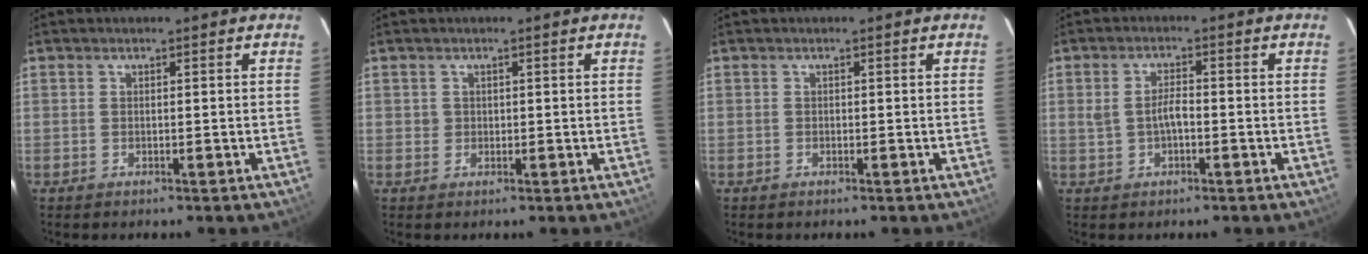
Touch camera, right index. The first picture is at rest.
{"total": 1.1, "force": [0.2, 1.1, 0.0], "torque": [0.005, 0.003, 0.003]}
{"total": 0.0}
{"total": 3.4, "force": [-0.6, 1.5, 3.0], "torque": [-0.062, 0.006, -0.005]}